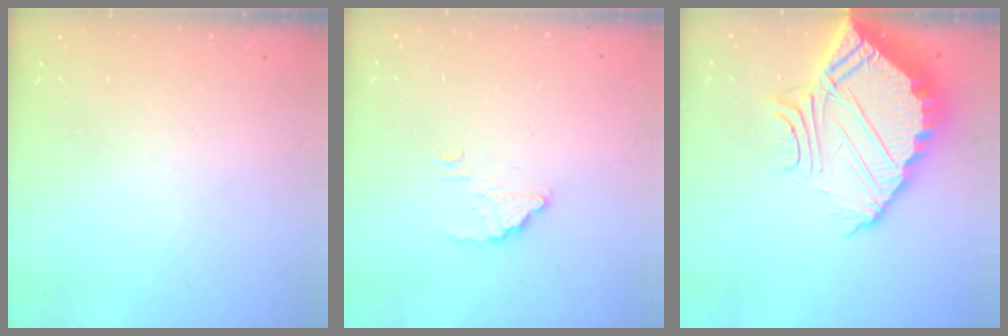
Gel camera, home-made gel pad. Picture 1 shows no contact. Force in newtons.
{"total": 2.2, "press": 2.2, "slide": 0.0}
{"total": 12.9, "press": 12.9, "slide": 0.9}